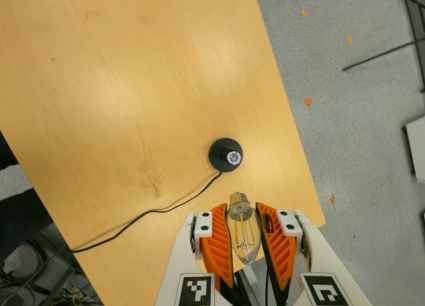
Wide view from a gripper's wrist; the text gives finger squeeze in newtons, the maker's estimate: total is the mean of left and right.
{"total": 21.3, "left": 23.0, "right": 19.6}